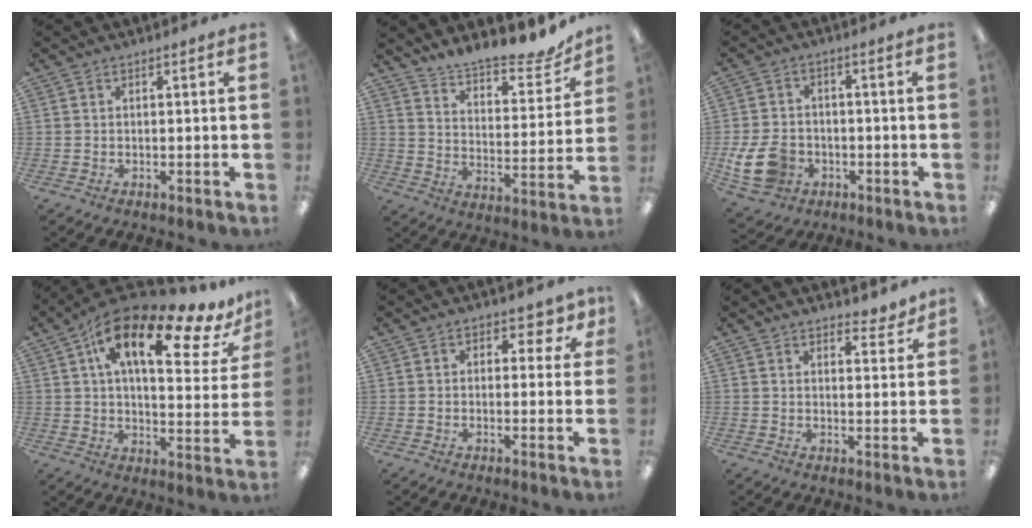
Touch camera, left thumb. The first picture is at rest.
{"total": 9.6, "force": [9.1, 2.3, 2.2], "torque": [-0.033, -0.083, 0.155]}
{"total": 10.1, "force": [-3.4, 7.6, 5.7], "torque": [-0.125, 0.016, -0.061]}
{"total": 18.9, "force": [10.5, 7.3, 13.9], "torque": [-0.226, -0.045, 0.169]}
{"total": 3.5, "force": [1.2, 2.7, 1.9], "torque": [-0.018, 0.000, 0.017]}
{"total": 3.8, "force": [3.5, 1.2, 0.7], "torque": [0.013, -0.028, 0.060]}